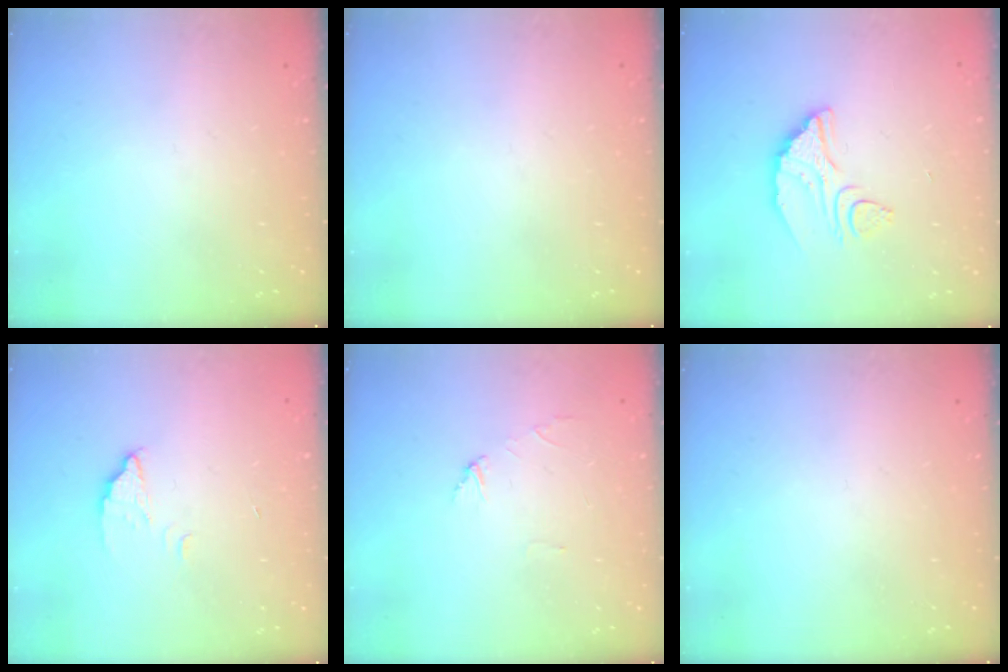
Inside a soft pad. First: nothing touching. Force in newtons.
{"total": 0.0}
{"total": 8.9, "press": 8.9, "slide": 0.5}
{"total": 2.2, "press": 2.2, "slide": 0.1}
{"total": 2.7, "press": 2.7, "slide": 0.2}
{"total": 0.0}